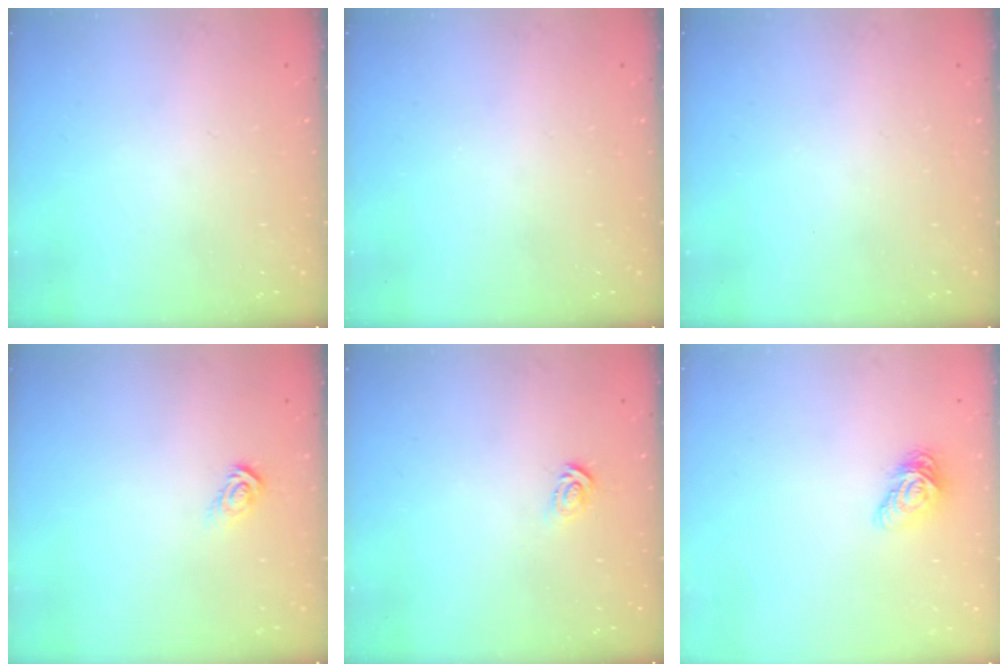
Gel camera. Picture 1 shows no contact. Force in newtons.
{"total": 0.0}
{"total": 0.0}
{"total": 4.3, "press": 4.3, "slide": 0.2}
{"total": 2.9, "press": 2.9, "slide": 0.2}
{"total": 8.2, "press": 8.2, "slide": 0.4}